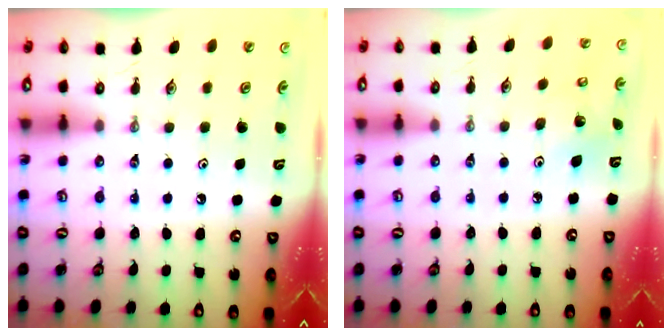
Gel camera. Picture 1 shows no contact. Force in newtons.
{"total": 3.3, "press": 3.3, "slide": 0.2}